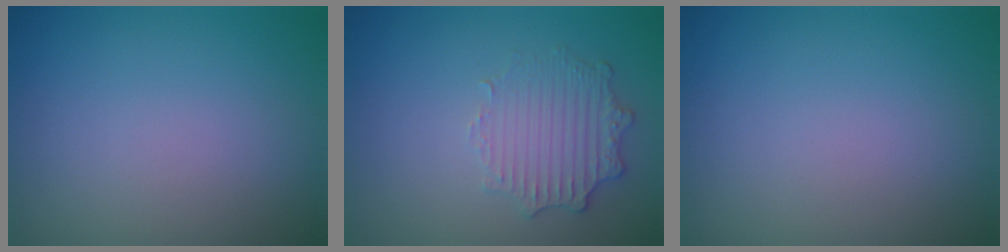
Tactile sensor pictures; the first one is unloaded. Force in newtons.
{"total": 2.5, "press": 2.3, "slide": 1.0}
{"total": 0.0}